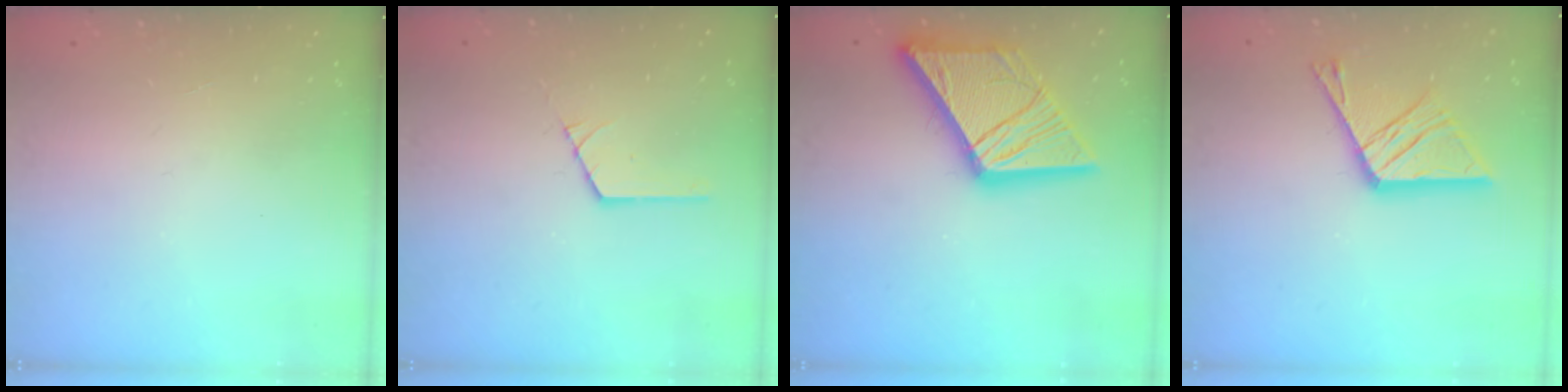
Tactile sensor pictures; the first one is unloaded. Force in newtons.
{"total": 1.4, "press": 1.4, "slide": 0.2}
{"total": 19.5, "press": 19.4, "slide": 2.2}
{"total": 13.9, "press": 13.8, "slide": 1.3}